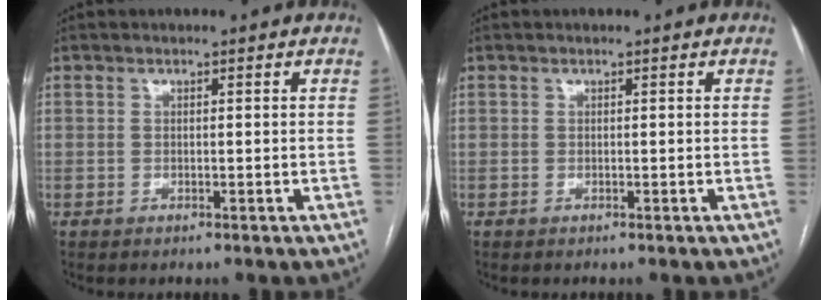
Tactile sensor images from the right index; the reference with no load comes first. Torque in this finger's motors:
{"motor_torque": [0.01, 0.02, 0.00, 0.00]}